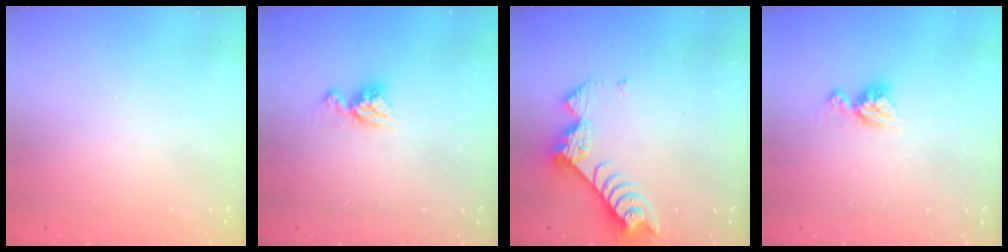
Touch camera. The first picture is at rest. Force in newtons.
{"total": 8.7, "press": 8.7, "slide": 0.8}
{"total": 8.7, "press": 8.6, "slide": 0.4}
{"total": 8.7, "press": 8.7, "slide": 0.8}